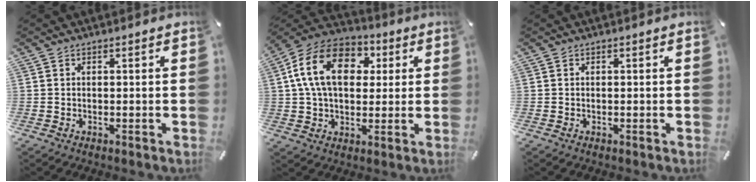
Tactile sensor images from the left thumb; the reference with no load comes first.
{"total": 16.4, "force": [3.5, 11.7, 11.0], "torque": [-0.221, 0.013, 0.061]}
{"total": 0.0}